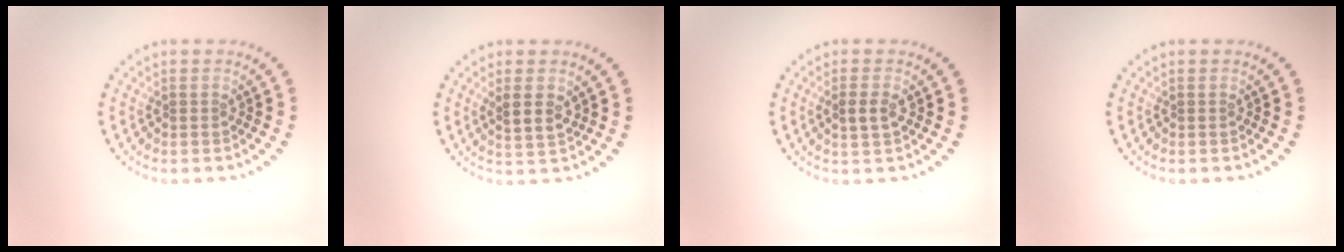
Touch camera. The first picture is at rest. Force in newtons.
{"total": 2.3, "press": 2.2, "slide": 0.8}
{"total": 1.8, "press": 1.8, "slide": 0.3}
{"total": 0.0}